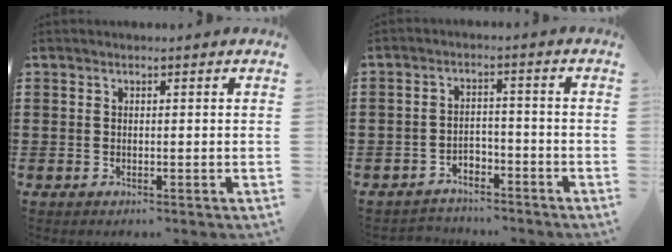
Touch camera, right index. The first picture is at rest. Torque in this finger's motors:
{"motor_torque": [0.97, 0.93, -0.03, -0.03]}